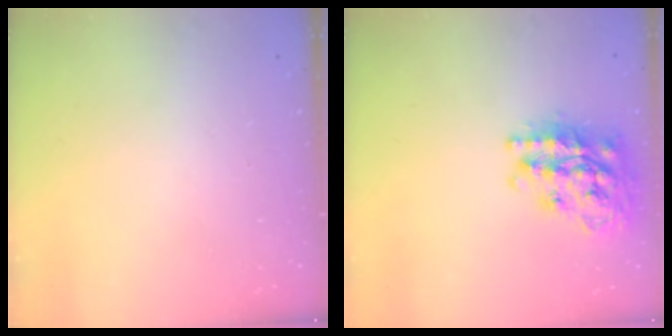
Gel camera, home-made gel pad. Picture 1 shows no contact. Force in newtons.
{"total": 22.9, "press": 22.9, "slide": 1.8}